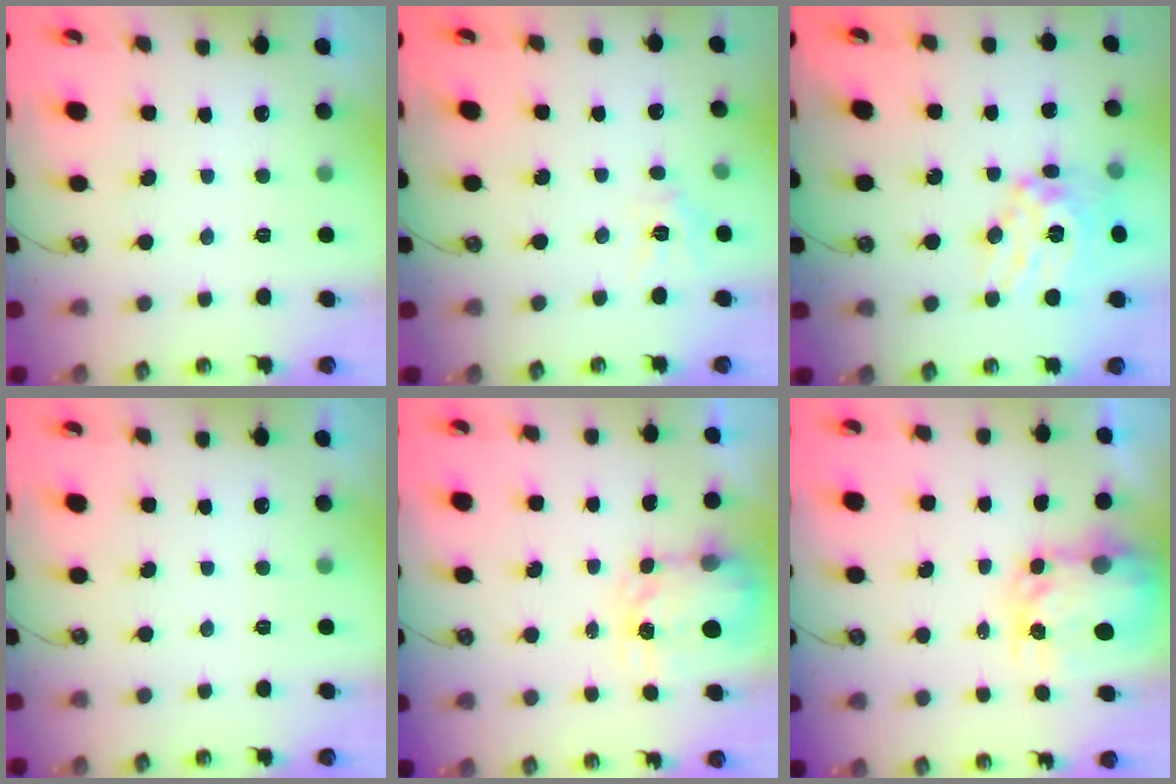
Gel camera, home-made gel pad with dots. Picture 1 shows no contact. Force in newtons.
{"total": 6.8, "press": 6.7, "slide": 0.4}
{"total": 16.3, "press": 16.2, "slide": 1.5}
{"total": 0.0}
{"total": 3.9, "press": 3.8, "slide": 0.6}
{"total": 5.5, "press": 5.5, "slide": 0.3}